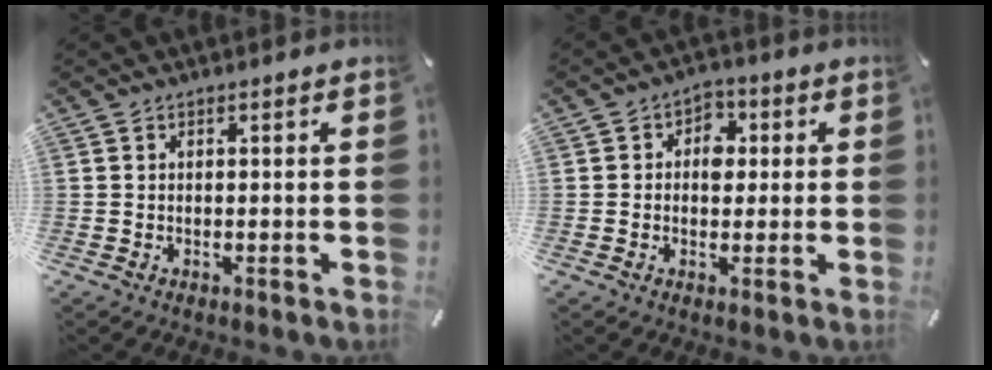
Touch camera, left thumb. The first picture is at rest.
{"total": 4.9, "force": [0.0, 3.8, 3.2], "torque": [-0.031, 0.000, -0.010]}